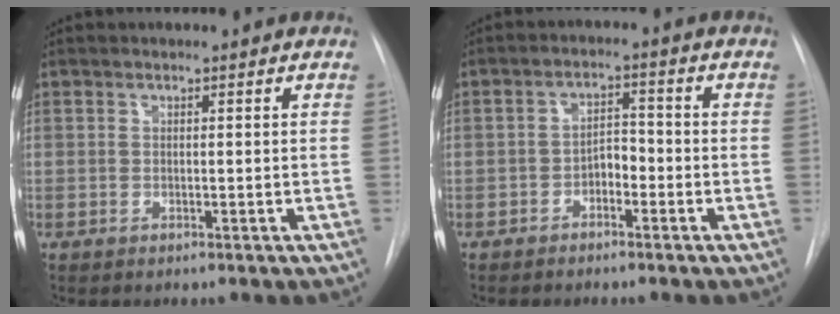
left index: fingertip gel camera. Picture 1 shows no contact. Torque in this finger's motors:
{"motor_torque": [0.09, 0.03, -0.02, 0.02]}